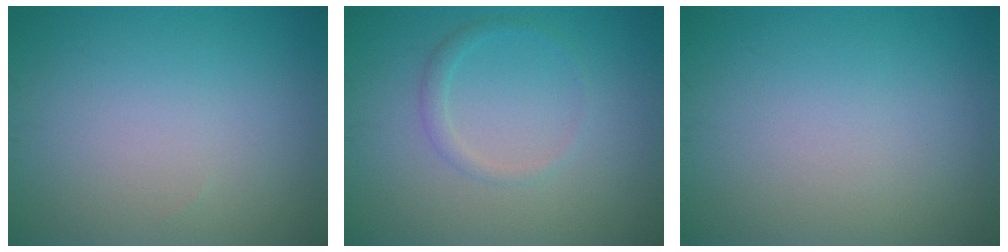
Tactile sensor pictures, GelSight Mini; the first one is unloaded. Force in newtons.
{"total": 1.3, "press": 1.3, "slide": 0.0}
{"total": 0.0}